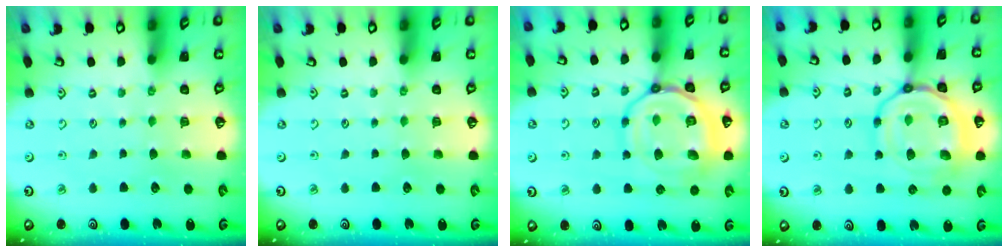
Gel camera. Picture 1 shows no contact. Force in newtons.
{"total": 0.0}
{"total": 17.9, "press": 17.8, "slide": 1.8}
{"total": 18.1, "press": 18.1, "slide": 1.8}